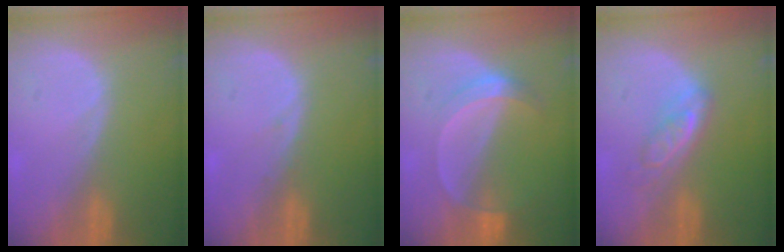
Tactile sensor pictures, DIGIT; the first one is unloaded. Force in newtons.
{"total": 0.6, "press": 0.3, "slide": 0.5}
{"total": 5.3, "press": 4.8, "slide": 2.3}
{"total": 5.0, "press": 4.6, "slide": 1.9}